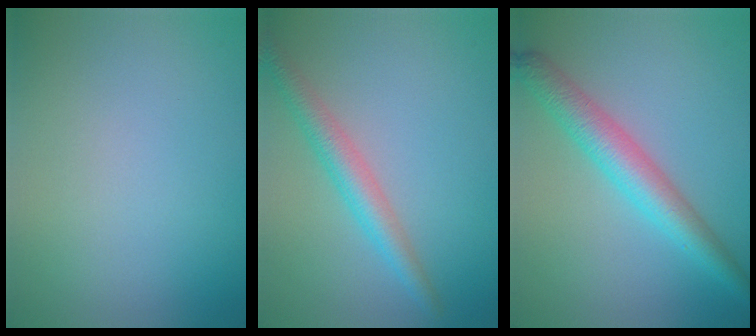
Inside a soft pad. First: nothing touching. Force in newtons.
{"total": 3.2, "press": 3.2, "slide": 0.1}
{"total": 4.4, "press": 4.4, "slide": 0.1}